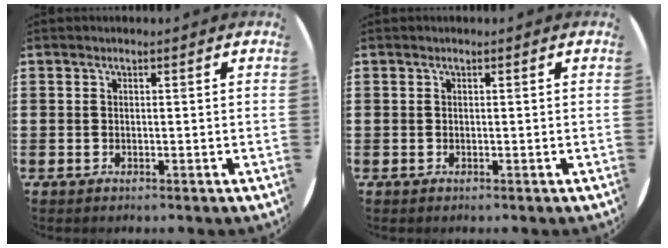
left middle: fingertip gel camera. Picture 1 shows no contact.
{"total": 0.0}